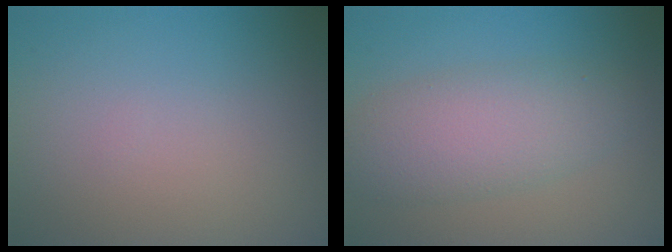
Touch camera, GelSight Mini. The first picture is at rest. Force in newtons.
{"total": 5.3, "press": 5.3, "slide": 0.3}